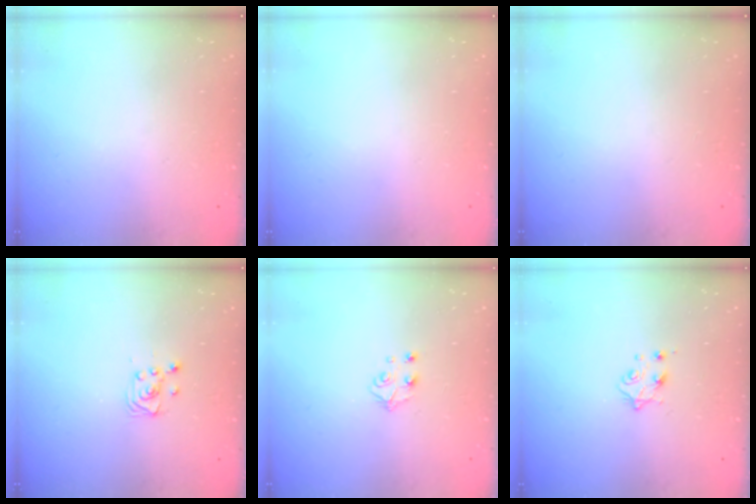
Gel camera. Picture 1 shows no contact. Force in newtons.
{"total": 0.0}
{"total": 0.0}
{"total": 2.9, "press": 2.9, "slide": 0.4}
{"total": 4.7, "press": 4.7, "slide": 0.4}
{"total": 5.2, "press": 5.2, "slide": 0.5}